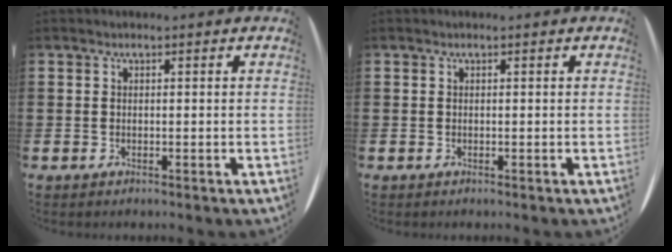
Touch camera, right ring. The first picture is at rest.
{"total": 0.0}